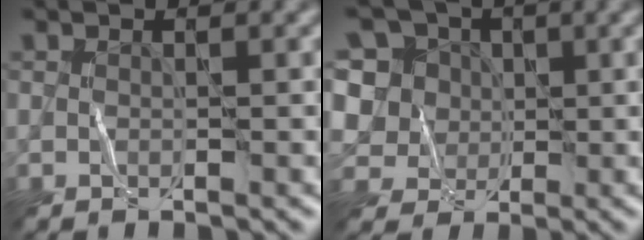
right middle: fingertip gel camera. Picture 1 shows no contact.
{"total": 8.8, "force": [3.1, 7.4, 3.6], "torque": [-0.086, 0.024, 0.037]}